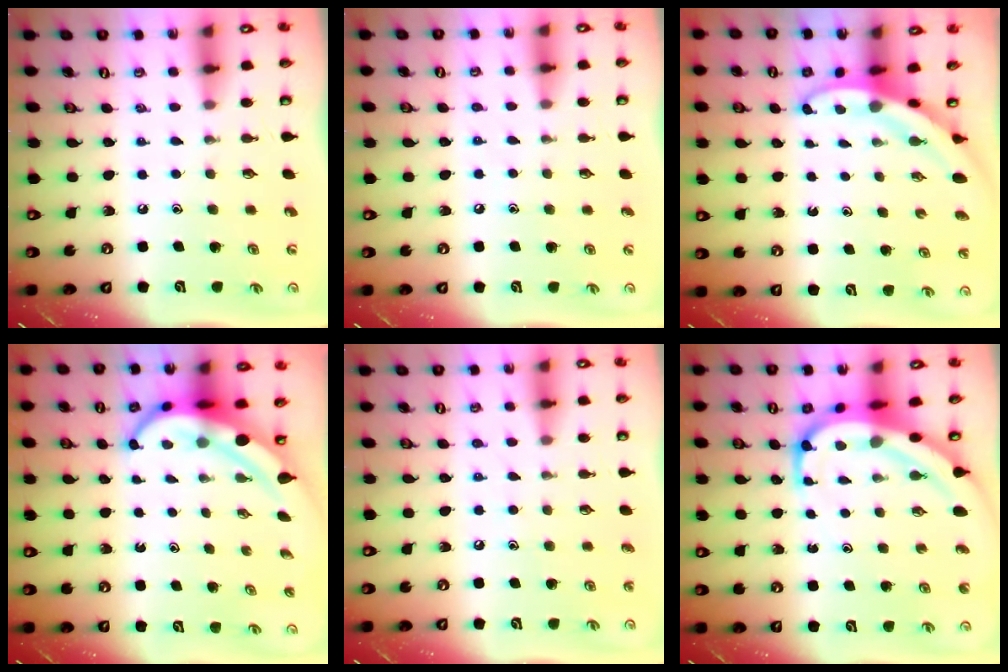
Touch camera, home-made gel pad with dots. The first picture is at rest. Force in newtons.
{"total": 3.4, "press": 3.4, "slide": 0.5}
{"total": 4.0, "press": 4.0, "slide": 0.2}
{"total": 7.0, "press": 6.9, "slide": 1.1}
{"total": 5.3, "press": 5.2, "slide": 0.6}
{"total": 10.9, "press": 10.8, "slide": 1.1}